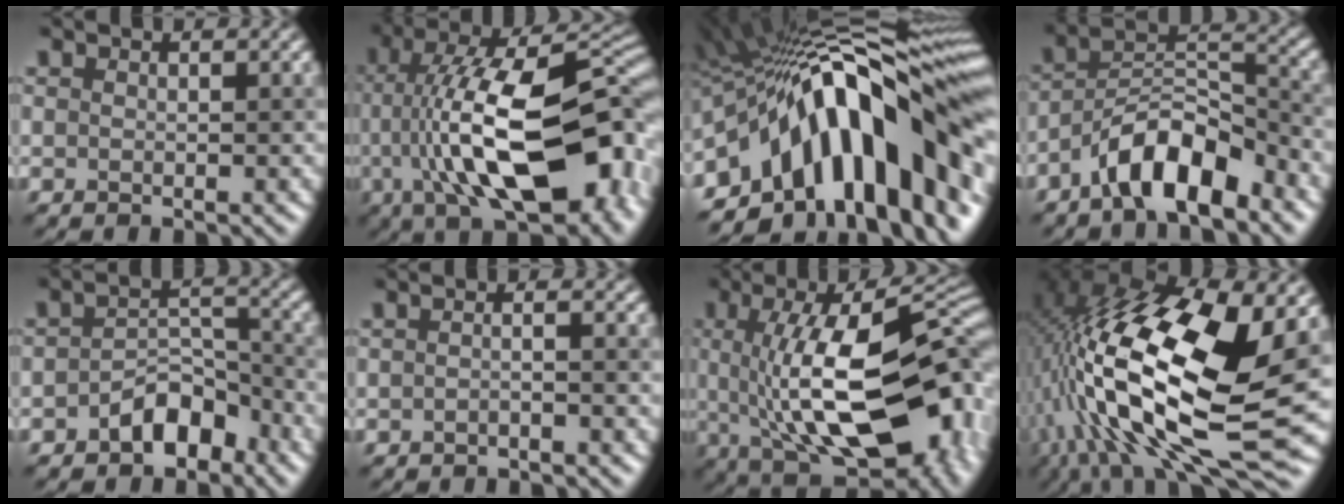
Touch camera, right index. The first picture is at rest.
{"total": 16.0, "force": [-1.9, 6.6, 14.4], "torque": [-0.203, 0.036, -0.033]}
{"total": 18.1, "force": [-3.8, 8.3, 15.6], "torque": [-0.219, 0.047, -0.079]}
{"total": 7.4, "force": [-4.8, 2.7, 4.9], "torque": [-0.075, 0.017, -0.089]}
{"total": 3.9, "force": [-2.4, 2.3, 2.2], "torque": [-0.027, 0.017, -0.041]}
{"total": 1.0, "force": [-0.7, 0.2, 0.8], "torque": [-0.009, 0.002, -0.016]}
{"total": 15.6, "force": [-0.4, 7.0, 13.9], "torque": [-0.179, 0.005, -0.007]}
{"total": 18.7, "force": [0.2, 8.1, 16.8], "torque": [-0.315, 0.007, 0.004]}